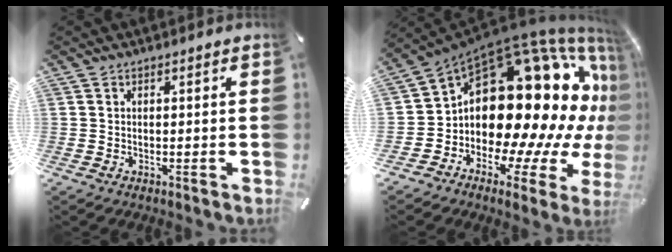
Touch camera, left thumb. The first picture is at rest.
{"total": 24.6, "force": [6.5, 15.1, 18.4], "torque": [-0.267, -0.113, 0.144]}